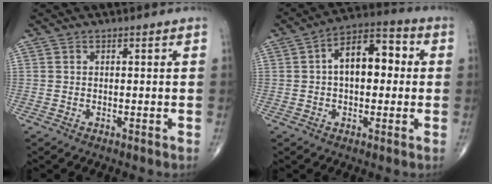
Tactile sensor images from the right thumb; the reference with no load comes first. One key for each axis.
{"total": 11.9, "fx": 1.3, "fy": 6.8, "fz": 9.7, "tx": -0.130, "ty": 0.032, "tz": 0.009}